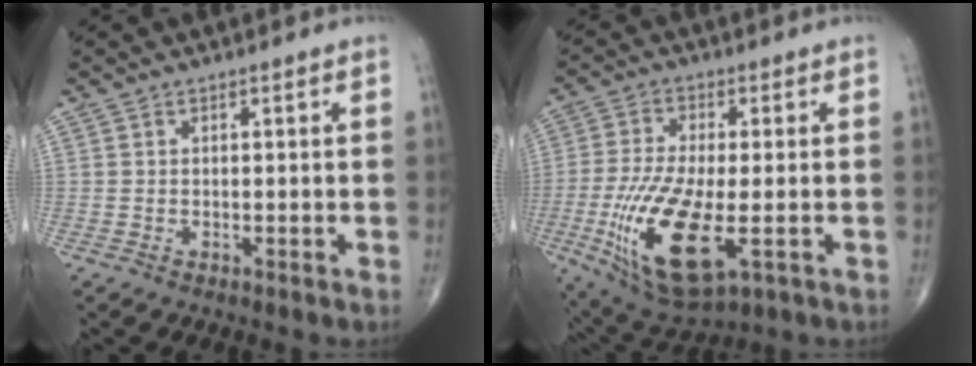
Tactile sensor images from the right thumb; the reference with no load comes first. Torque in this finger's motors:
{"motor_torque": [1.55, 1.98, 1.86, -0.24, 0.53]}